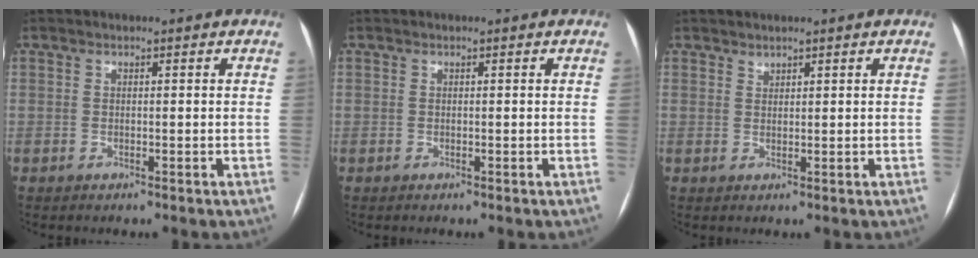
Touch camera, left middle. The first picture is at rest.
{"total": 0.0}
{"total": 0.9, "force": [0.9, 0.3, 0.1], "torque": [0.000, -0.001, 0.015]}